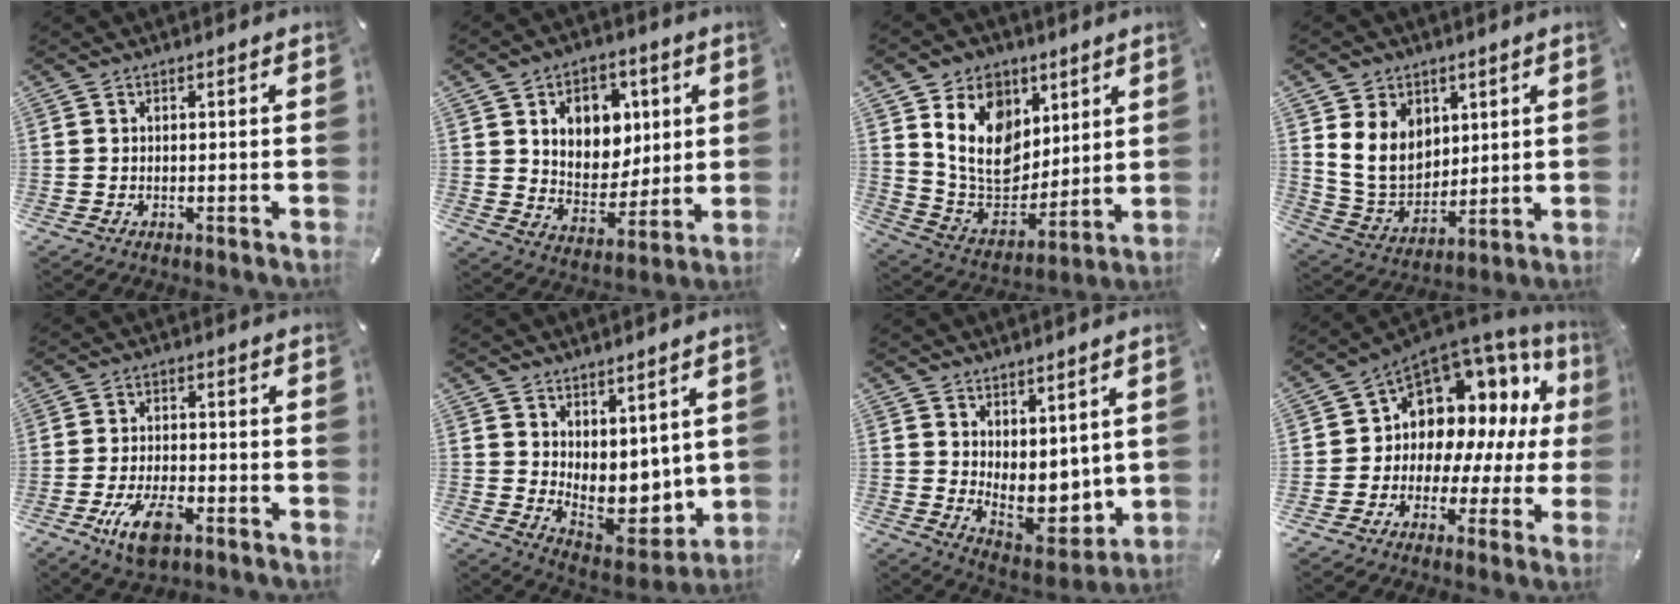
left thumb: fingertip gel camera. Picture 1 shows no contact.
{"total": 11.1, "force": [4.3, 9.1, 4.8], "torque": [-0.064, -0.025, 0.080]}
{"total": 15.6, "force": [5.6, 12.7, 7.1], "torque": [-0.138, -0.036, 0.109]}
{"total": 11.6, "force": [4.0, 9.8, 5.0], "torque": [-0.118, -0.023, 0.077]}
{"total": 9.3, "force": [-4.8, 4.4, 6.7], "torque": [-0.129, 0.010, -0.087]}
{"total": 7.3, "force": [3.0, 6.0, 2.8], "torque": [-0.022, -0.052, 0.070]}
{"total": 6.9, "force": [3.0, 5.5, 2.9], "torque": [-0.018, -0.047, 0.068]}
{"total": 9.8, "force": [3.5, 8.4, 3.7], "torque": [-0.064, -0.054, 0.066]}